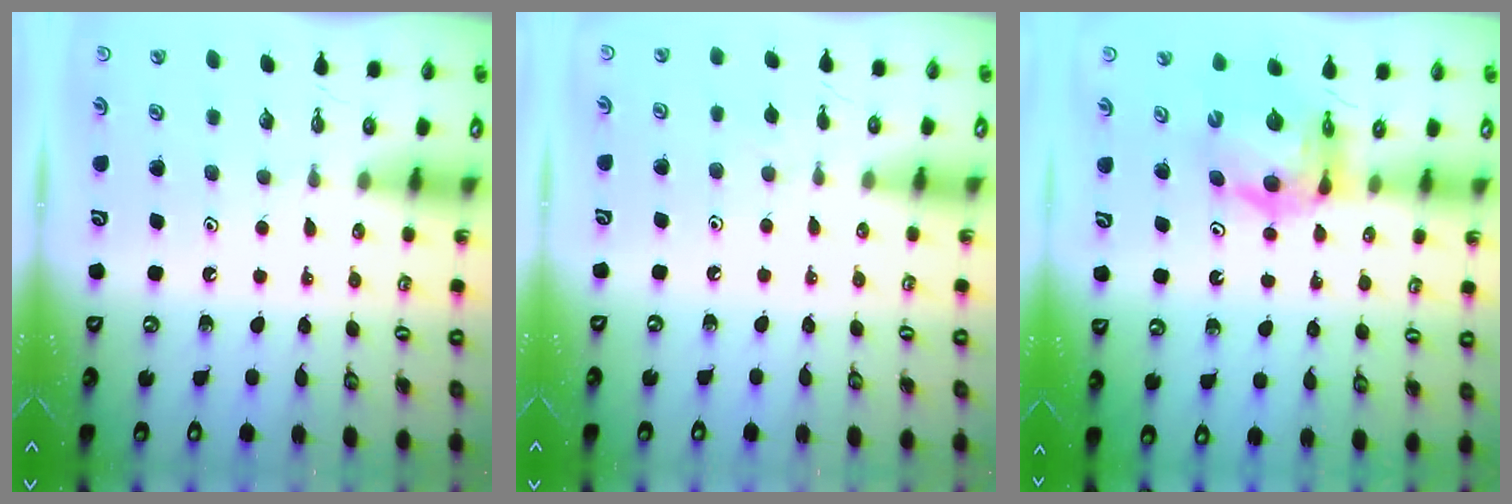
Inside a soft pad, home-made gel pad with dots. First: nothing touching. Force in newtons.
{"total": 5.2, "press": 5.1, "slide": 0.7}
{"total": 9.0, "press": 9.0, "slide": 0.9}